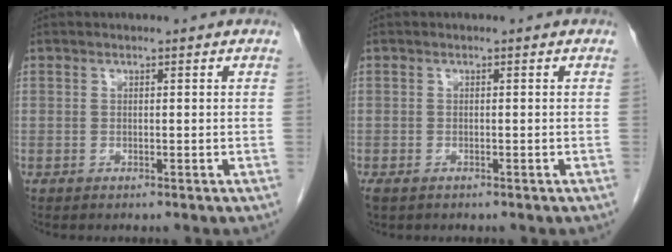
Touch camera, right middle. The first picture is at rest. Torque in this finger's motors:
{"motor_torque": [1.16, -0.97, 0.02, 0.01]}